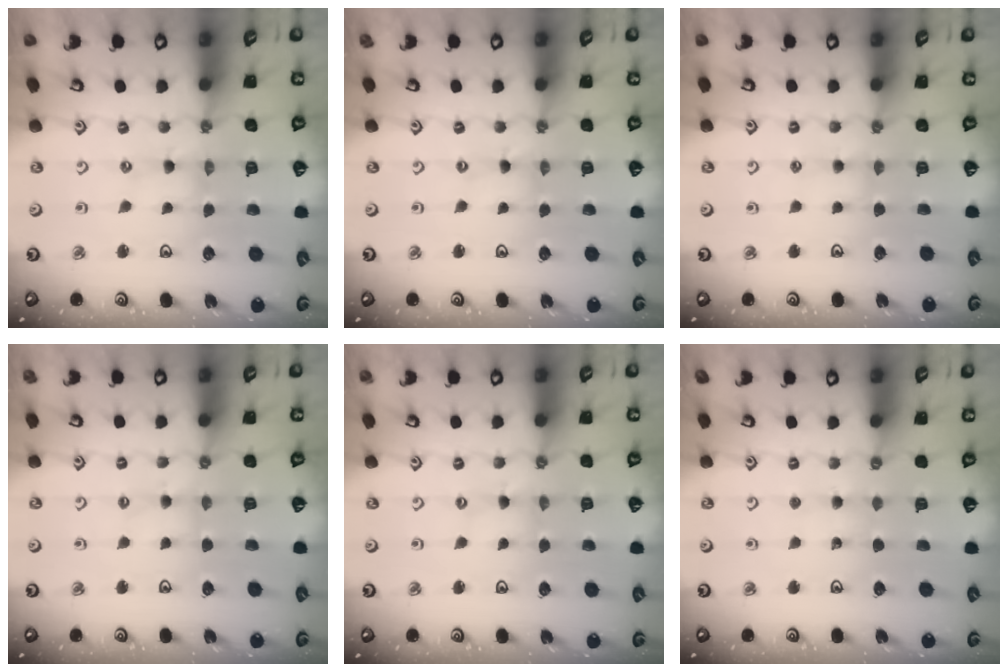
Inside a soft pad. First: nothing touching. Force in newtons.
{"total": 0.0}
{"total": 2.8, "press": 2.8, "slide": 0.3}
{"total": 2.3, "press": 2.3, "slide": 0.4}
{"total": 0.9, "press": 0.9, "slide": 0.1}
{"total": 2.5, "press": 2.5, "slide": 0.4}